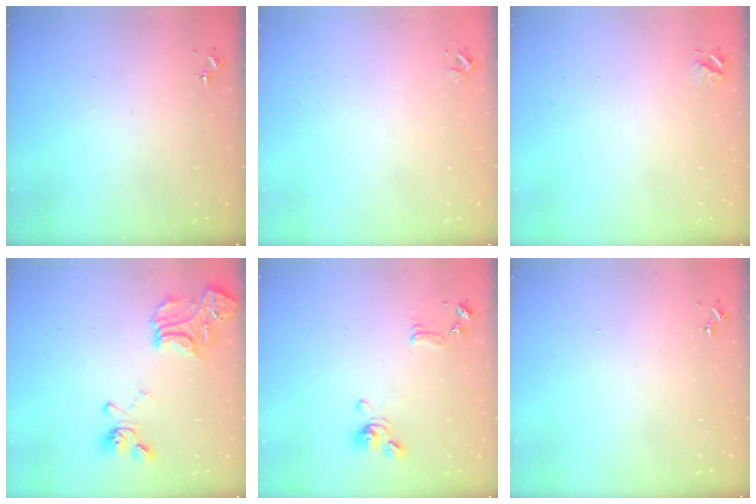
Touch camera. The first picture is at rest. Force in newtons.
{"total": 2.4, "press": 2.4, "slide": 0.3}
{"total": 4.0, "press": 3.9, "slide": 0.4}
{"total": 17.7, "press": 17.7, "slide": 1.6}
{"total": 9.8, "press": 9.7, "slide": 1.7}
{"total": 0.0}